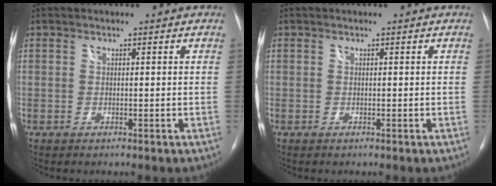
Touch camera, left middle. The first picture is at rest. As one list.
[{"total": 0.0}]